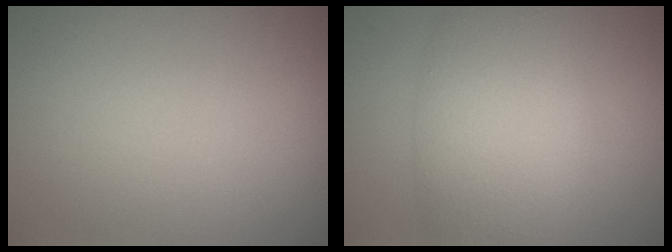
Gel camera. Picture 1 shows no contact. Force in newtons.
{"total": 7.0, "press": 7.0, "slide": 0.3}